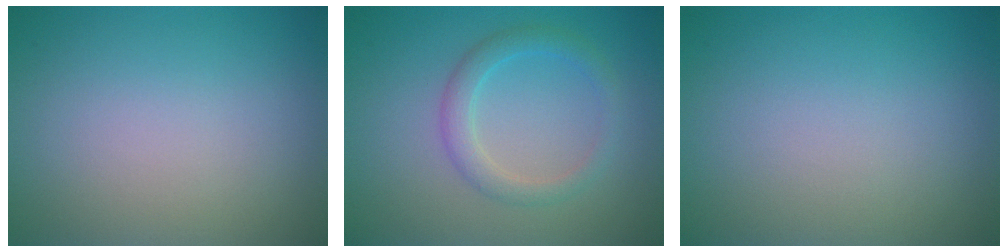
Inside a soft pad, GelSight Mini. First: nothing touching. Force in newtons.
{"total": 2.5, "press": 2.4, "slide": 0.2}
{"total": 0.0}